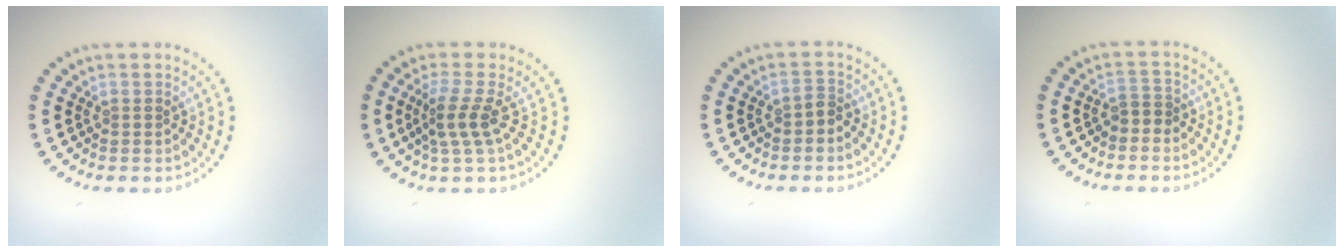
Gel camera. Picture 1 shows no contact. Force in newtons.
{"total": 2.5, "press": 1.9, "slide": 1.7}
{"total": 1.1, "press": 0.8, "slide": 0.6}
{"total": 1.1, "press": 0.9, "slide": 0.7}